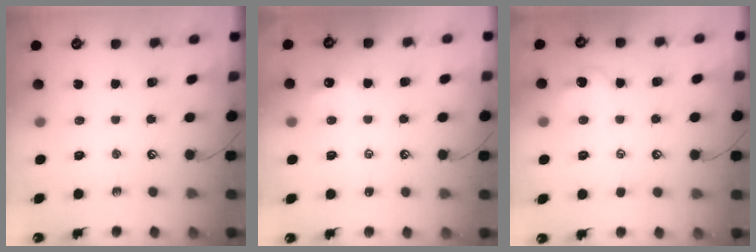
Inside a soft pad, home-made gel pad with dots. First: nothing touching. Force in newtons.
{"total": 0.9, "press": 0.8, "slide": 0.5}
{"total": 1.5, "press": 1.4, "slide": 0.6}